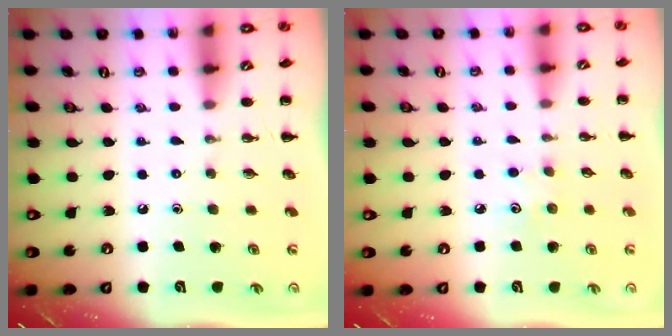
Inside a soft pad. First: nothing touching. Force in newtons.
{"total": 3.9, "press": 3.8, "slide": 0.8}